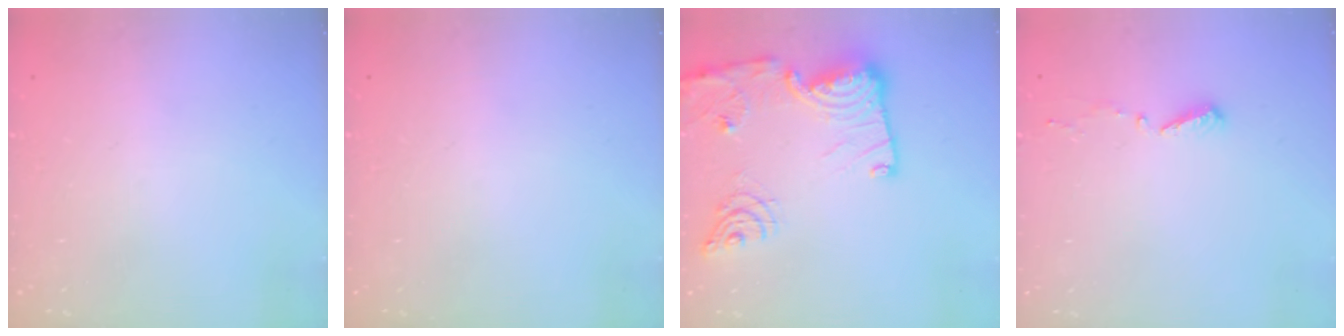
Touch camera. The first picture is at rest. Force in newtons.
{"total": 0.0}
{"total": 19.2, "press": 19.2, "slide": 1.7}
{"total": 4.0, "press": 4.0, "slide": 0.4}